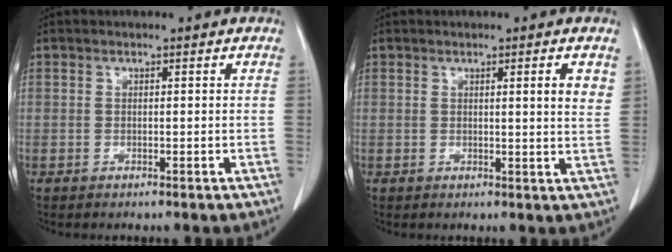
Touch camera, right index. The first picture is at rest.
{"total": 3.3, "force": [1.5, 0.0, 2.9], "torque": [-0.038, -0.008, 0.018]}